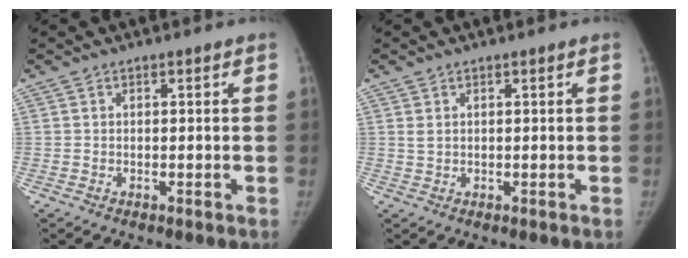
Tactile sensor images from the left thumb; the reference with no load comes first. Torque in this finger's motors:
{"motor_torque": [-0.26, -0.46, 0.30, 0.32, 0.00]}